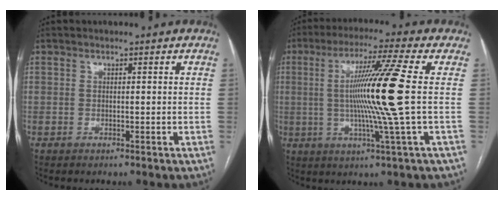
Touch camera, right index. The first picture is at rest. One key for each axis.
{"total": 13.3, "fx": 0.4, "fy": -2.6, "fz": 13.1, "tx": -0.240, "ty": -0.011, "tz": 0.006}